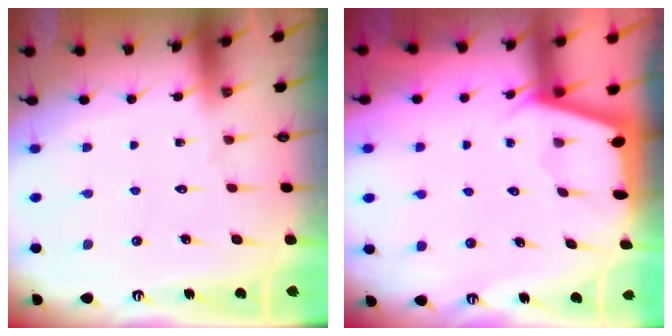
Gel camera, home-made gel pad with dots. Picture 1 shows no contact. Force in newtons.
{"total": 2.6, "press": 2.6, "slide": 0.1}